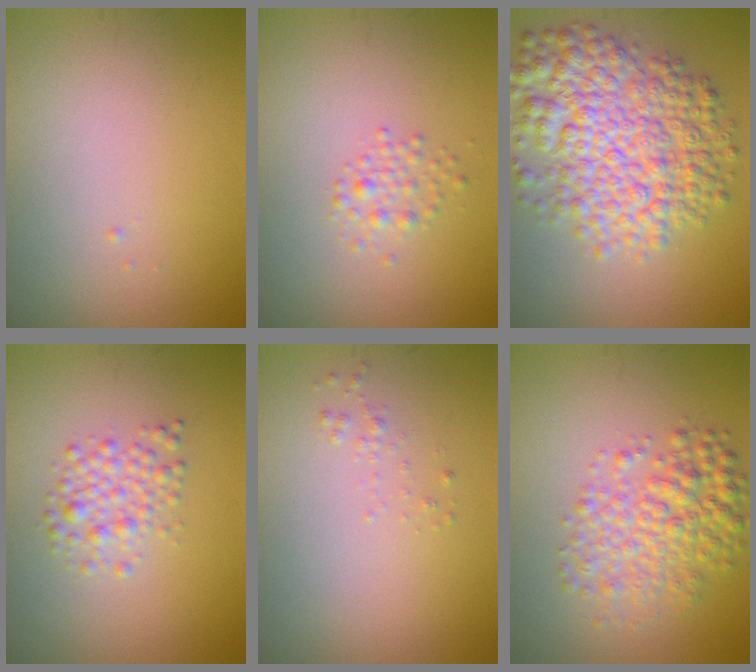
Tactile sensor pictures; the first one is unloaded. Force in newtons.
{"total": 1.4, "press": 1.4, "slide": 0.1}
{"total": 8.9, "press": 8.9, "slide": 0.2}
{"total": 2.5, "press": 2.5, "slide": 0.0}
{"total": 0.6, "press": 0.6, "slide": 0.1}
{"total": 4.9, "press": 4.9, "slide": 0.1}